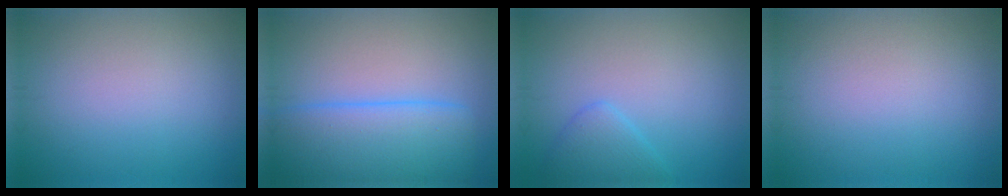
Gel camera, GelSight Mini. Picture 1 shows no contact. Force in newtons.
{"total": 7.6, "press": 7.6, "slide": 0.4}
{"total": 2.3, "press": 2.3, "slide": 0.1}
{"total": 0.0}